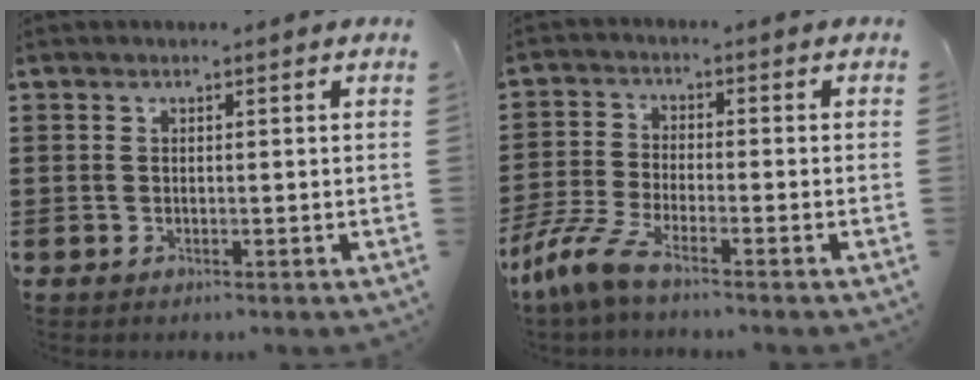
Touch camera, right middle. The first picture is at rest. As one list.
[{"total": 6.4, "force": [-5.0, 0.8, 4.0], "torque": [-0.112, -0.019, -0.105]}]